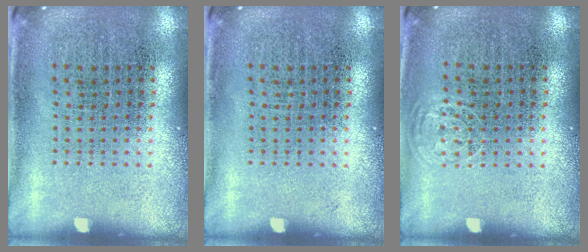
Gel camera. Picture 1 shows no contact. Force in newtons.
{"total": 0.0}
{"total": 0.7, "press": 0.6, "slide": 0.4}